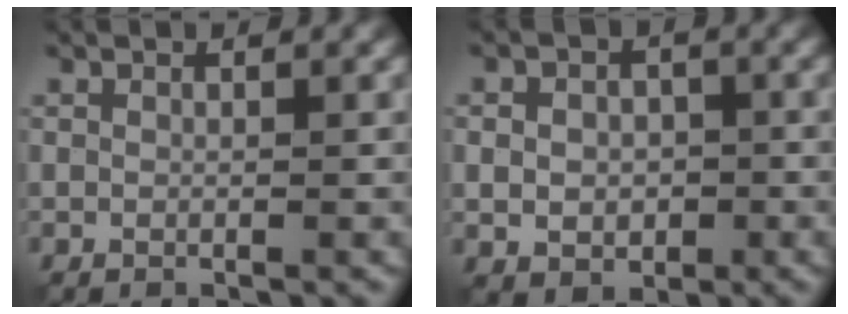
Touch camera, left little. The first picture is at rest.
{"total": 3.7, "force": [-0.4, 2.9, 2.2], "torque": [-0.039, -0.006, -0.006]}